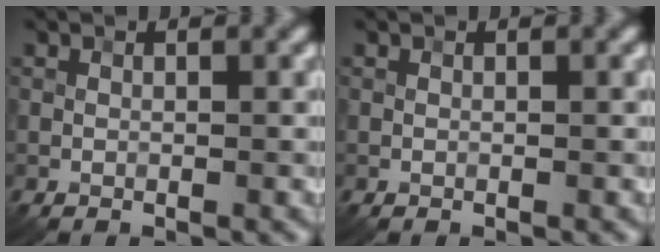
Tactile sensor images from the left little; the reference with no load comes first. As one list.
[{"total": 0.0}]